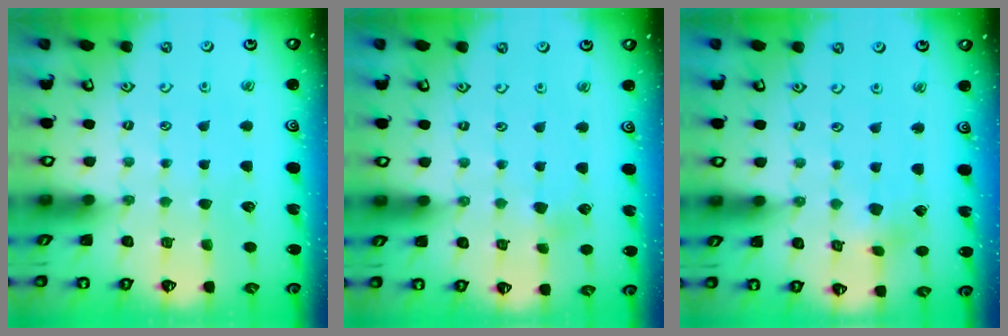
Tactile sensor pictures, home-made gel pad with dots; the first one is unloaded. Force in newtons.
{"total": 2.9, "press": 2.8, "slide": 0.3}
{"total": 2.1, "press": 2.1, "slide": 0.2}